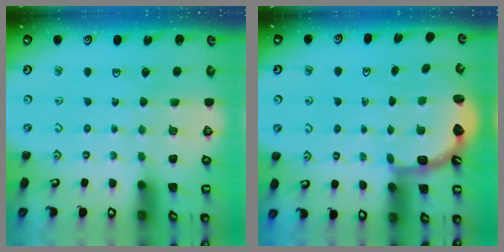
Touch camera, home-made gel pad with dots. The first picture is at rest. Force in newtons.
{"total": 3.2, "press": 2.2, "slide": 2.4}